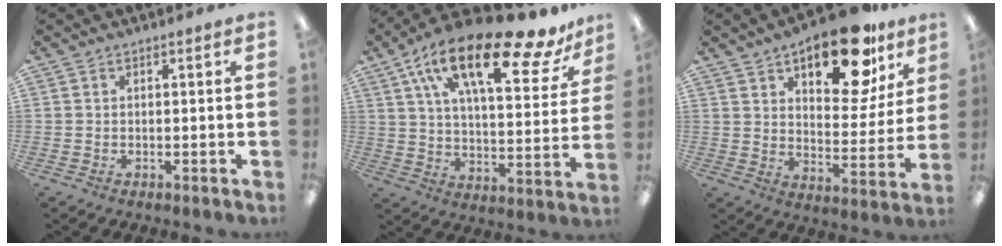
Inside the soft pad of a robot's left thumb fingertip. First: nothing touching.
{"total": 24.1, "force": [15.2, 8.1, 16.8], "torque": [-0.276, -0.080, 0.250]}
{"total": 19.8, "force": [12.5, 8.7, 12.7], "torque": [-0.167, -0.066, 0.202]}